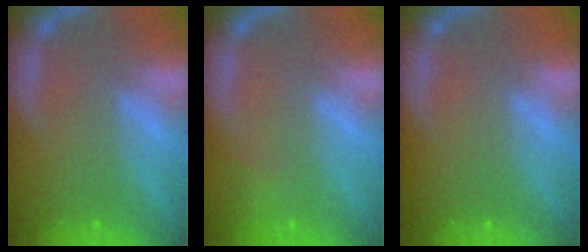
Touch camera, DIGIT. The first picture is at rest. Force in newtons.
{"total": 1.9}
{"total": 0.0}